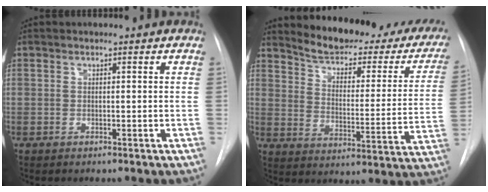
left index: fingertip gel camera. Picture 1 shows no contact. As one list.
[{"total": 23.7, "force": [20.4, 6.3, 10.2], "torque": [-0.123, -0.044, 0.247]}]